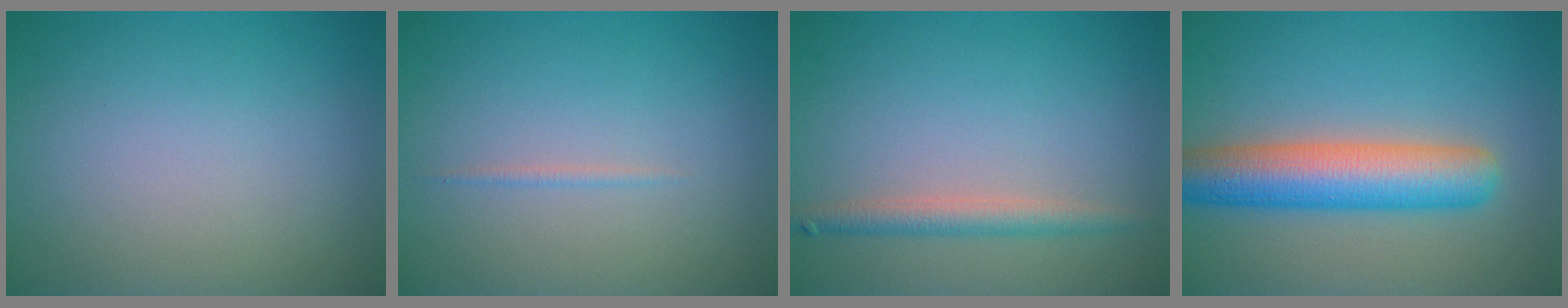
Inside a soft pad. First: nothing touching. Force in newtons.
{"total": 0.5, "press": 0.5, "slide": 0.0}
{"total": 2.2, "press": 2.2, "slide": 0.1}
{"total": 7.4, "press": 7.4, "slide": 0.3}